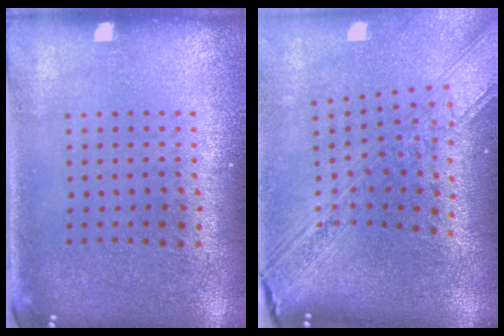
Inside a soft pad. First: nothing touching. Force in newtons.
{"total": 3.5, "press": 2.6, "slide": 2.4}